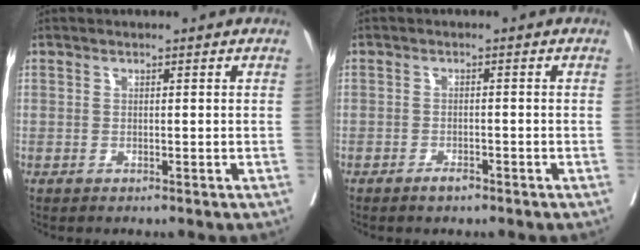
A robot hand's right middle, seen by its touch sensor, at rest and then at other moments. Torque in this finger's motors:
{"motor_torque": [-0.24, -0.49, -0.12, 0.00]}